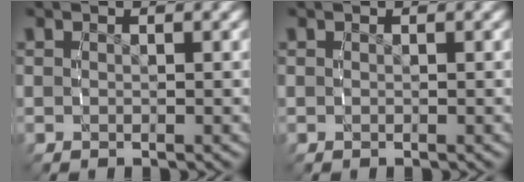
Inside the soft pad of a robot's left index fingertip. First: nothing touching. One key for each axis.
{"total": 0.0}